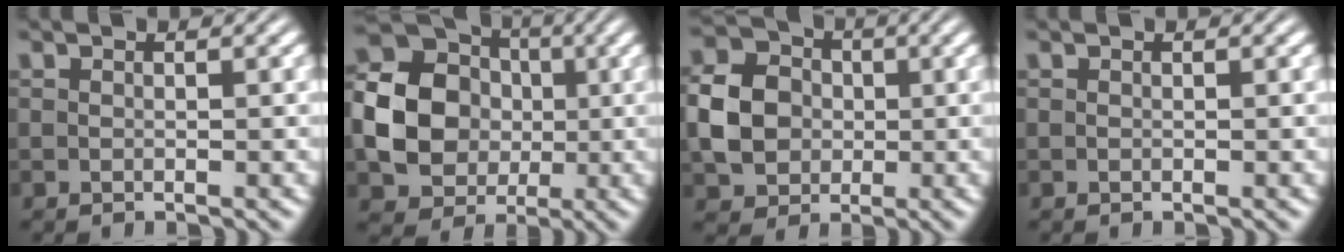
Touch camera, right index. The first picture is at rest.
{"total": 14.5, "force": [0.9, 12.6, 7.0], "torque": [-0.162, -0.033, 0.013]}
{"total": 5.4, "force": [0.4, 4.4, 3.2], "torque": [-0.058, -0.013, 0.015]}
{"total": 0.0}